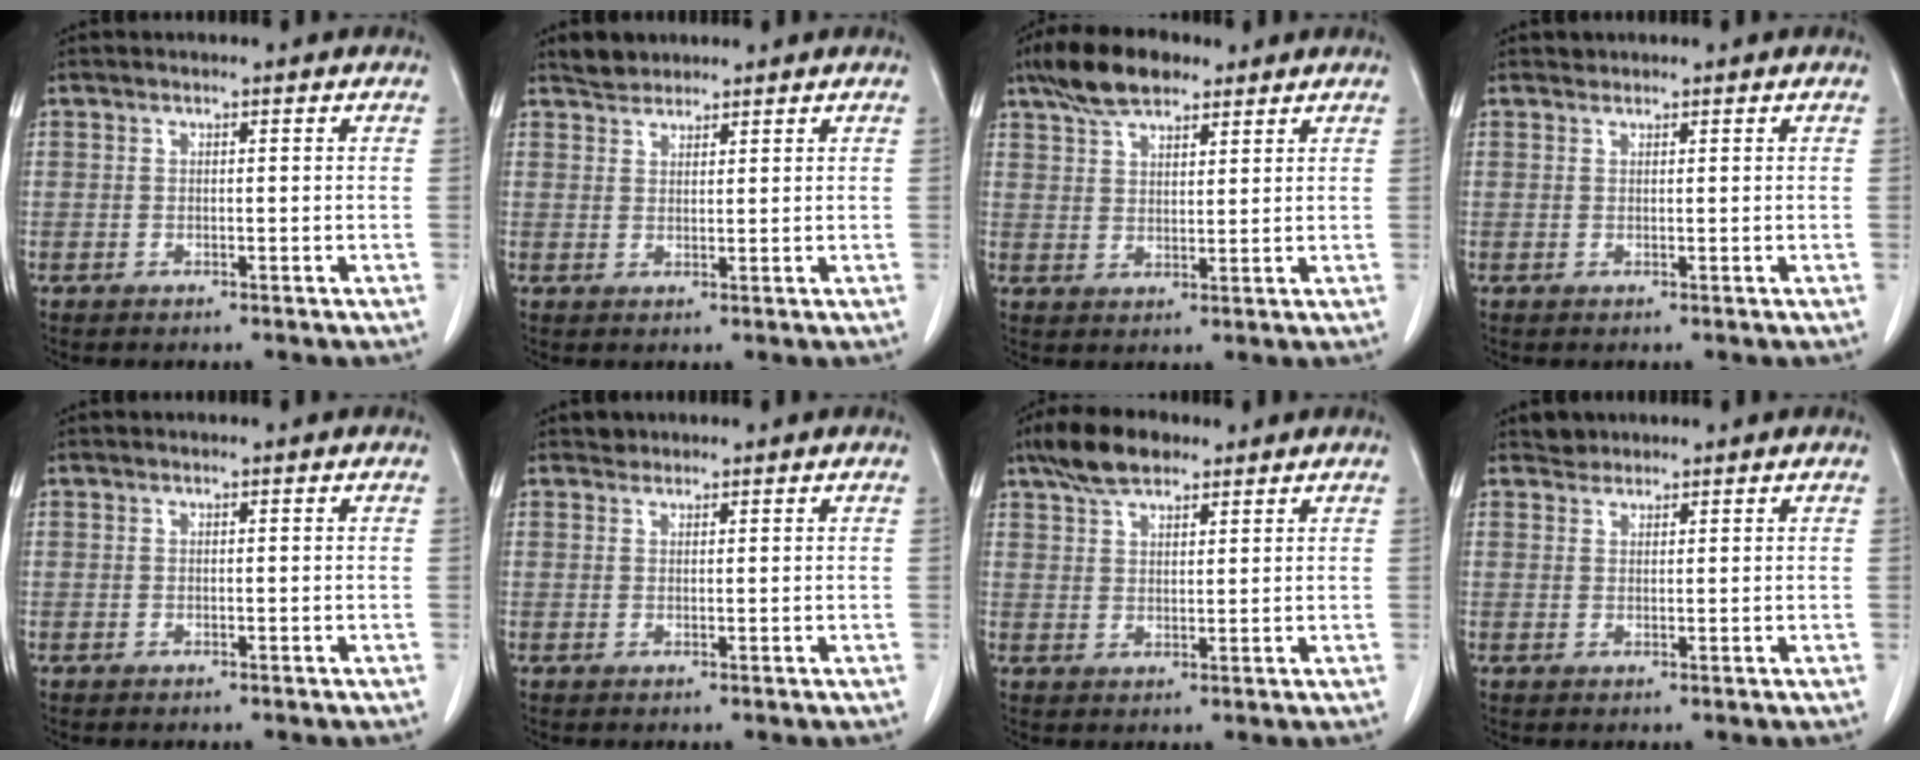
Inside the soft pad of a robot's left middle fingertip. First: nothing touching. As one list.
[{"total": 2.5, "force": [2.3, 1.0, 0.2], "torque": [-0.009, 0.008, 0.041]}, {"total": 8.1, "force": [6.0, 3.1, 4.5], "torque": [-0.088, 0.018, 0.109]}, {"total": 0.5, "force": [0.5, 0.1, -0.2], "torque": [-0.003, 0.000, 0.008]}, {"total": 0.0}, {"total": 0.9, "force": [0.8, 0.4, -0.2], "torque": [0.000, 0.001, 0.011]}, {"total": 6.5, "force": [4.9, 2.5, 3.5], "torque": [-0.071, 0.016, 0.090]}, {"total": 1.5, "force": [1.3, 0.6, -0.3], "torque": [0.003, 0.002, 0.021]}]